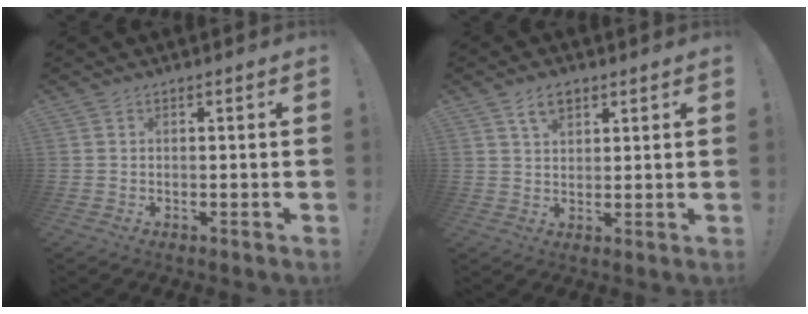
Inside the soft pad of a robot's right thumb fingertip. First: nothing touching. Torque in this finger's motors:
{"motor_torque": [0.18, 1.44, 0.57, 0.41, 0.15]}